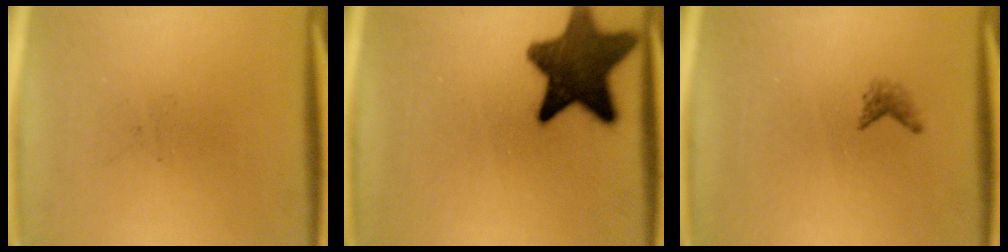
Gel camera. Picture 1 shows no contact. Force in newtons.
{"total": 13.1}
{"total": 1.1}